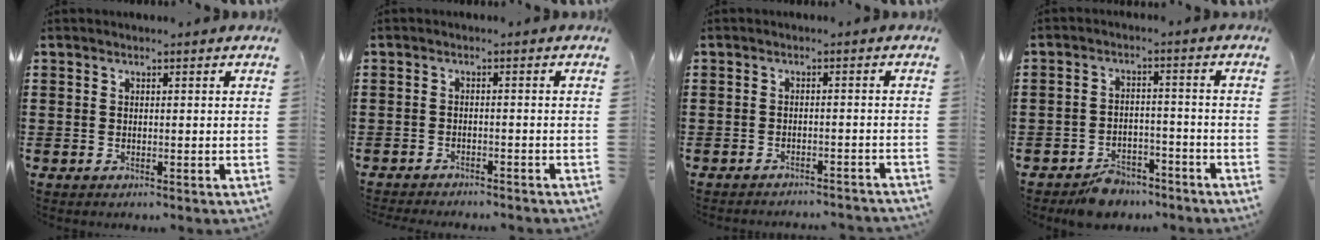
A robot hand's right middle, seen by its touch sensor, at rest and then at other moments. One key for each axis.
{"total": 1.7, "fx": -1.7, "fy": 0.0, "fz": -0.1, "tx": -0.003, "ty": 0.002, "tz": -0.036}
{"total": 2.0, "fx": -2.0, "fy": -0.2, "fz": 0.1, "tx": -0.004, "ty": 0.004, "tz": -0.042}
{"total": 4.7, "fx": -4.3, "fy": 1.7, "fz": 0.8, "tx": -0.019, "ty": 0.012, "tz": -0.086}